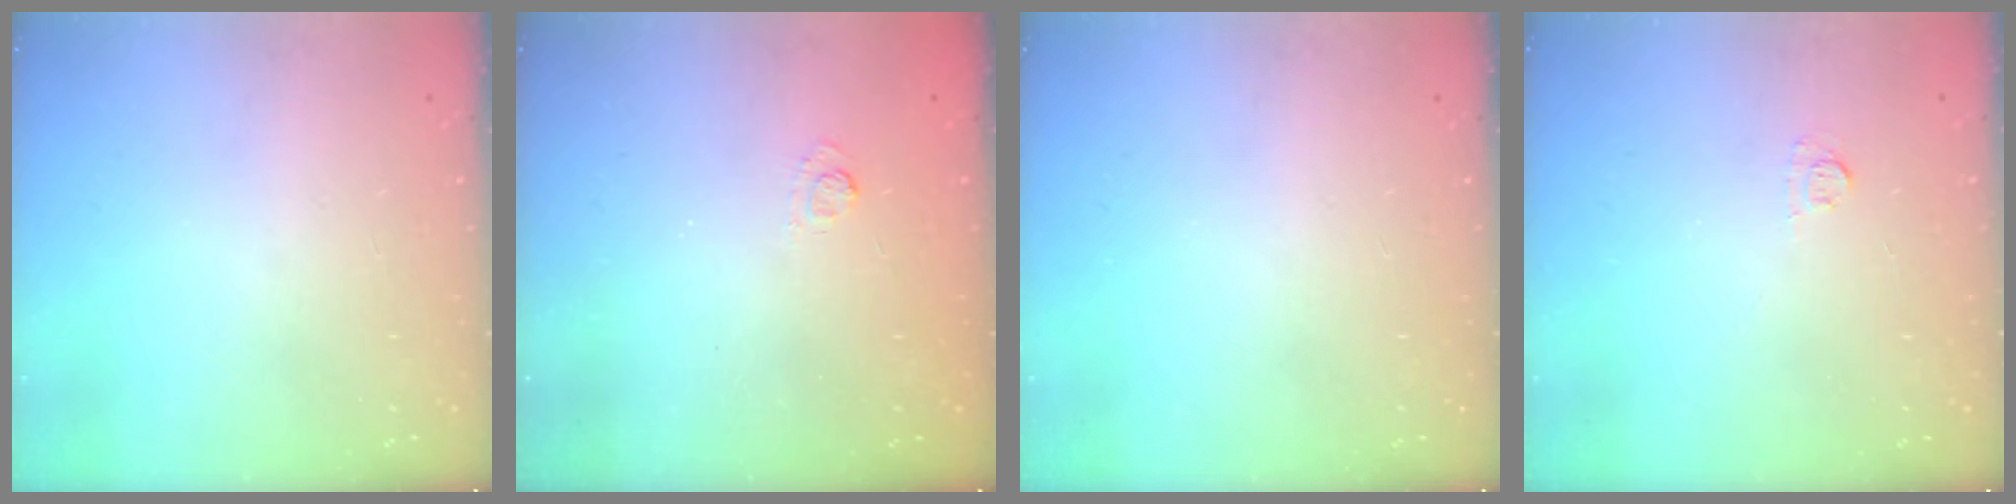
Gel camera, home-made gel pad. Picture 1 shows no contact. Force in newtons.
{"total": 2.4, "press": 1.9, "slide": 1.4}
{"total": 0.0}
{"total": 3.9, "press": 3.9, "slide": 0.5}